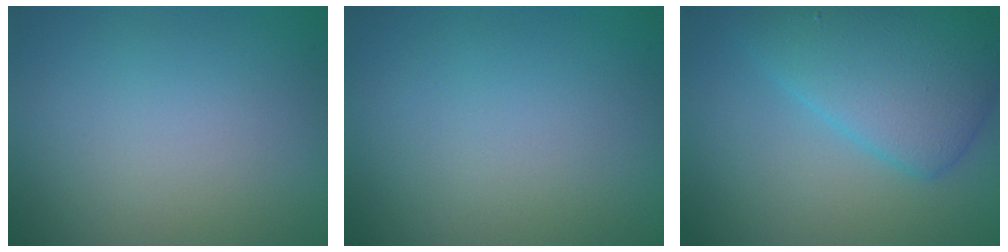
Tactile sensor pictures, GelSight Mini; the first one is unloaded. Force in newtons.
{"total": 0.0}
{"total": 5.4, "press": 5.4, "slide": 0.2}